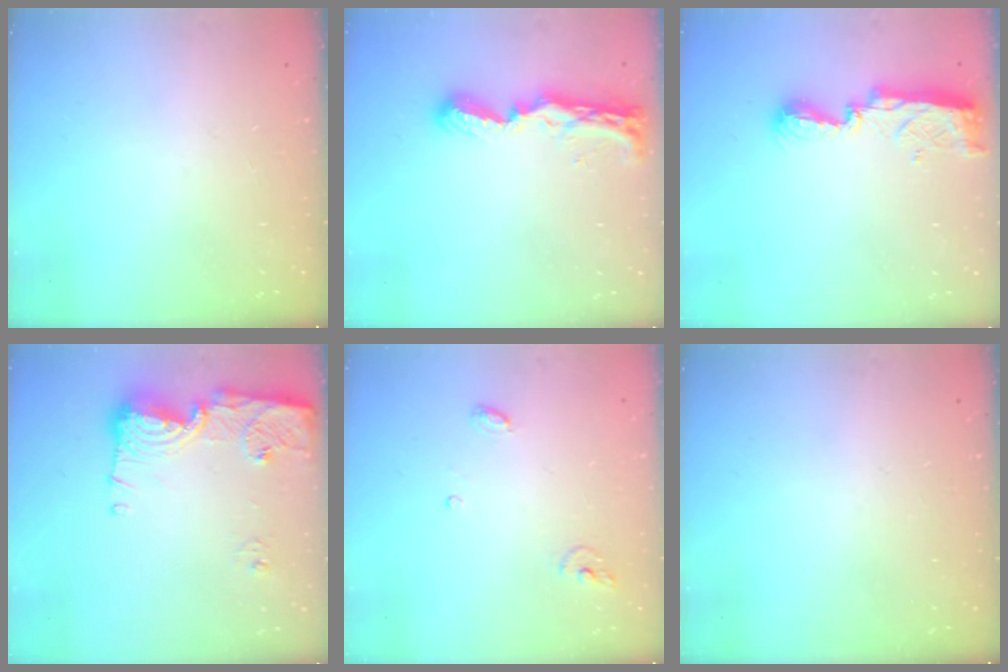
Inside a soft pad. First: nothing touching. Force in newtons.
{"total": 8.3, "press": 8.3, "slide": 0.6}
{"total": 7.7, "press": 7.6, "slide": 0.6}
{"total": 14.7, "press": 14.6, "slide": 1.6}
{"total": 3.8, "press": 3.8, "slide": 0.2}
{"total": 0.0}